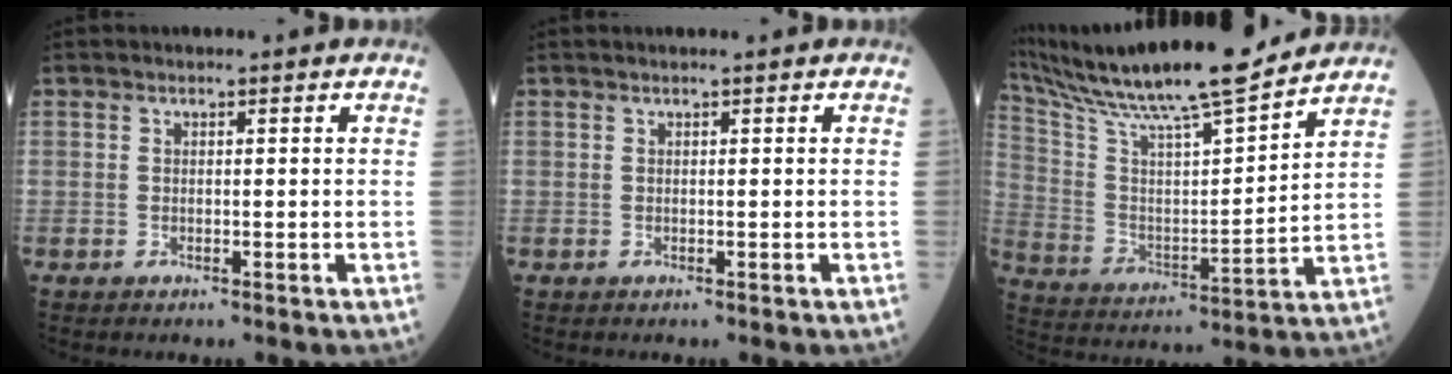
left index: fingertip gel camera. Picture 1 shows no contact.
{"total": 0.7, "force": [0.6, 0.0, 0.4], "torque": [-0.003, 0.007, 0.009]}
{"total": 22.3, "force": [19.2, 1.3, 11.2], "torque": [-0.211, 0.007, 0.322]}